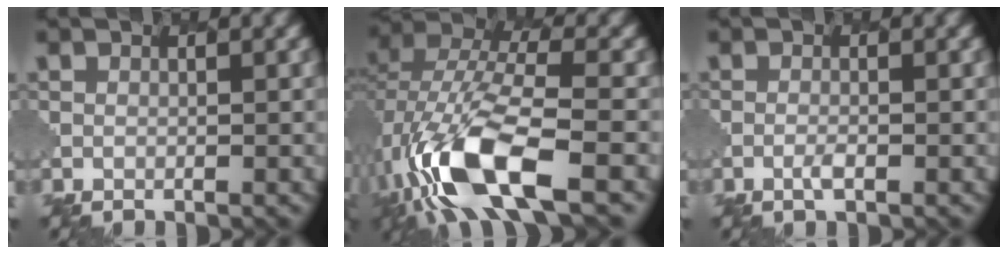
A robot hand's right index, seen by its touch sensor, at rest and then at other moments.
{"total": 11.0, "force": [-4.5, 4.2, 9.1], "torque": [-0.197, -0.002, -0.088]}
{"total": 0.7, "force": [-0.2, 0.2, 0.6], "torque": [-0.013, 0.002, -0.007]}